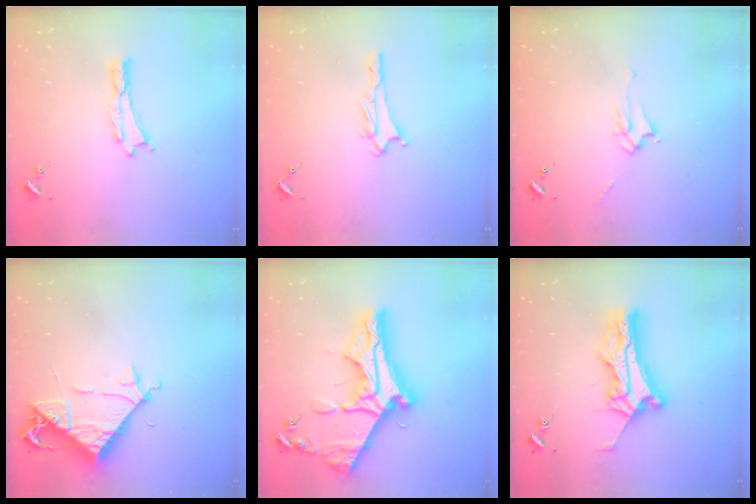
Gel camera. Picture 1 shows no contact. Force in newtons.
{"total": 2.1, "press": 2.1, "slide": 0.3}
{"total": 2.2, "press": 2.2, "slide": 0.1}
{"total": 7.6, "press": 7.6, "slide": 0.6}
{"total": 13.3, "press": 13.3, "slide": 1.2}
{"total": 11.2, "press": 11.2, "slide": 0.8}